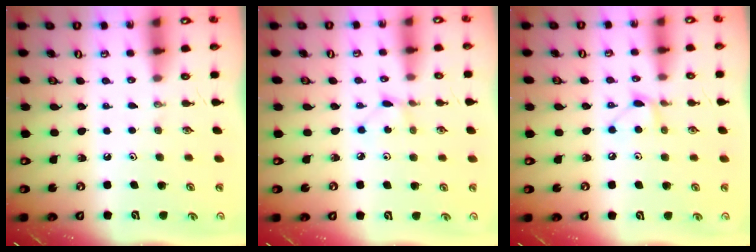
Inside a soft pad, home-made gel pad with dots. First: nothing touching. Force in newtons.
{"total": 1.2, "press": 1.2, "slide": 0.1}
{"total": 7.4, "press": 7.4, "slide": 0.6}